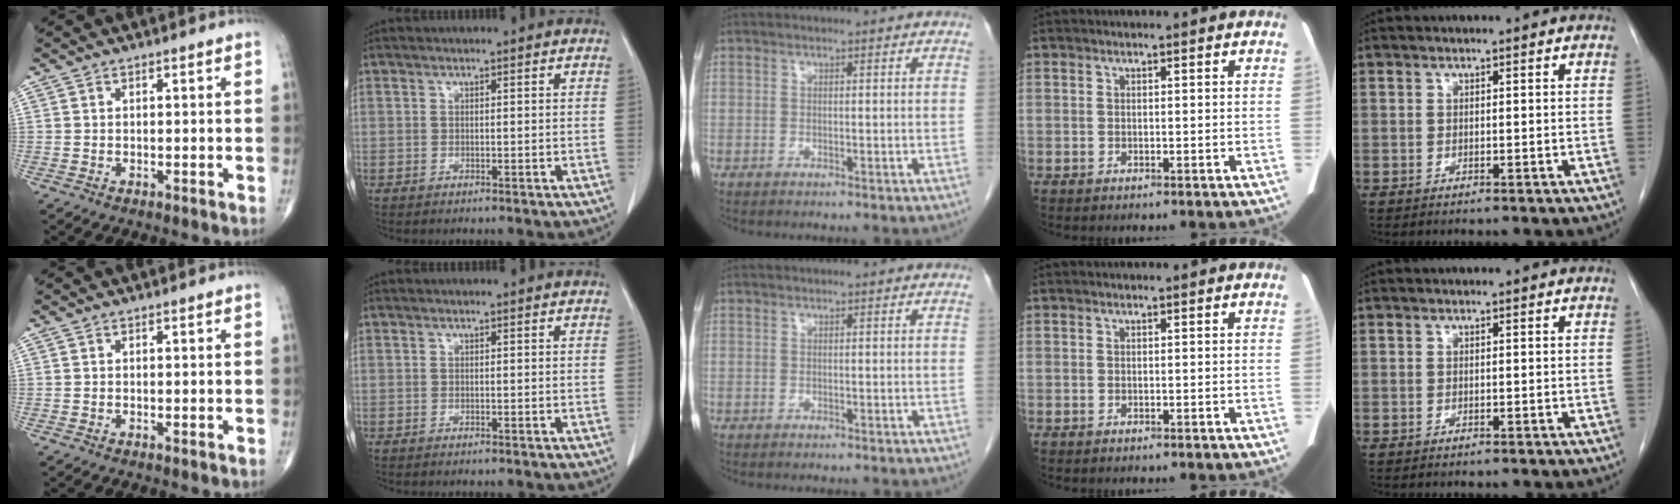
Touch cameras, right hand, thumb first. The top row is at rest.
{"index": {"total": 0.6, "force": [-0.5, 0.0, 0.3], "torque": [-0.005, -0.002, -0.008]}}